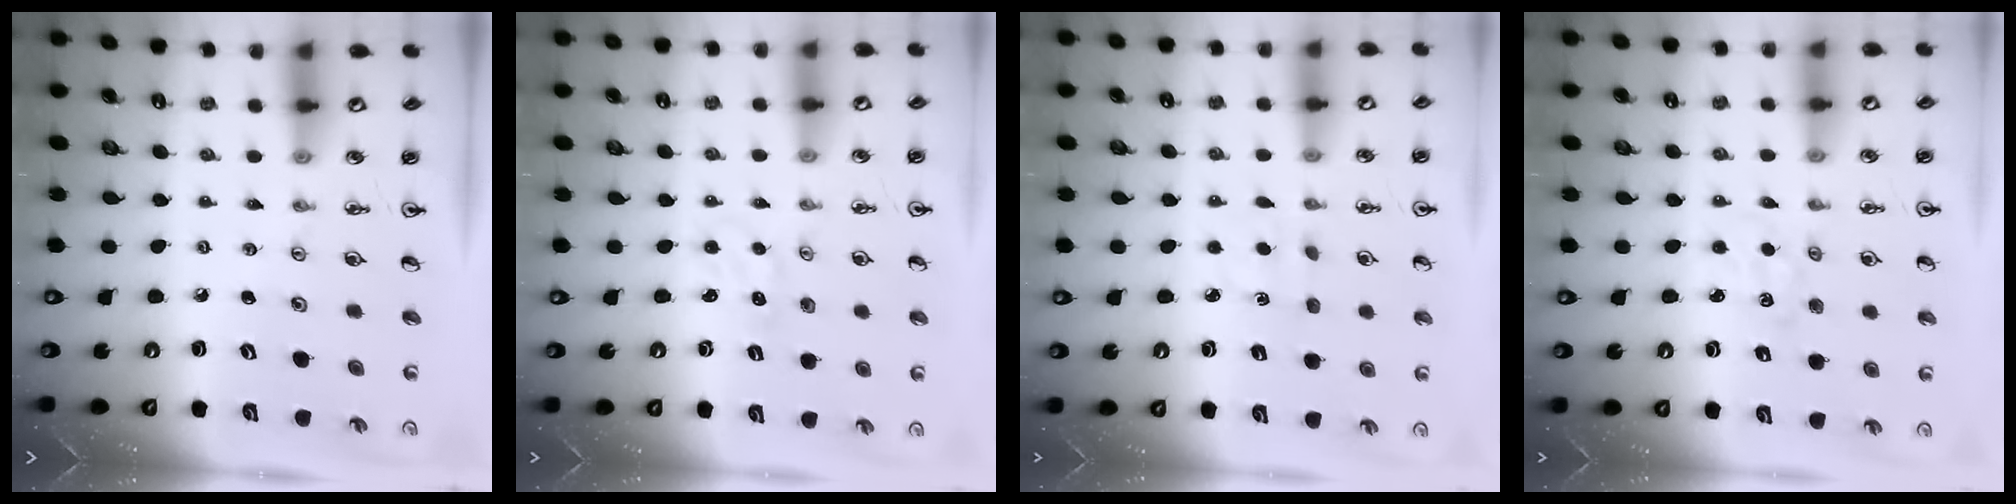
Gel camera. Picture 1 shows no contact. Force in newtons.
{"total": 1.5, "press": 1.4, "slide": 0.3}
{"total": 2.3, "press": 2.3, "slide": 0.3}
{"total": 2.5, "press": 2.5, "slide": 0.4}